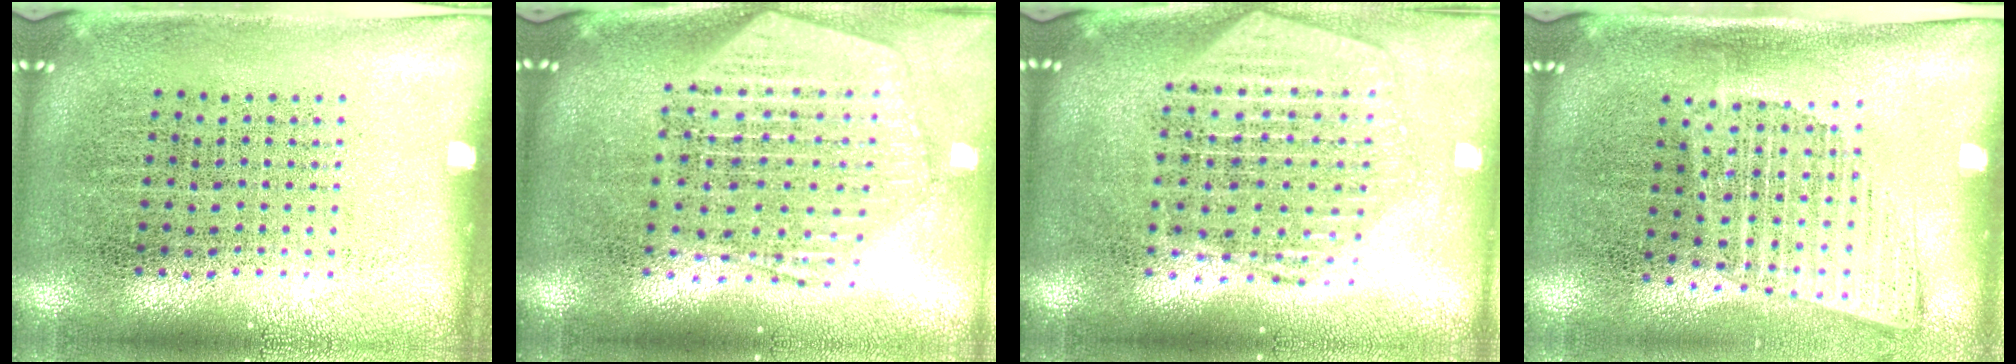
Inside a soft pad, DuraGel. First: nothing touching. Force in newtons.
{"total": 2.6, "press": 2.2, "slide": 1.3}
{"total": 2.3, "press": 2.0, "slide": 1.0}
{"total": 1.3, "press": 1.0, "slide": 0.8}